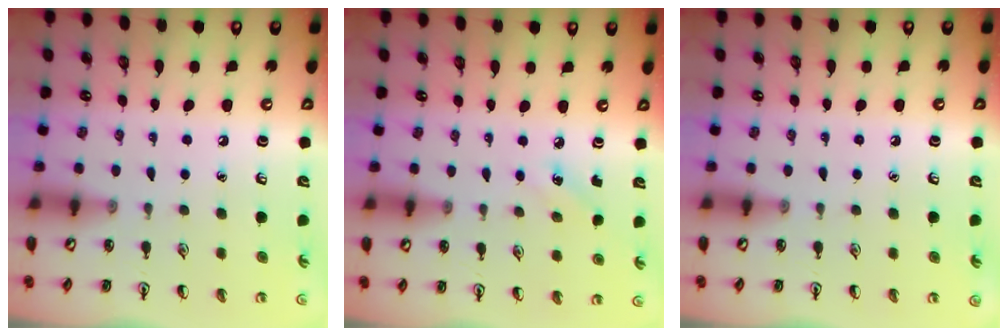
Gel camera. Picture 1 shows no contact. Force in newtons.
{"total": 1.9, "press": 1.8, "slide": 0.7}
{"total": 0.0}